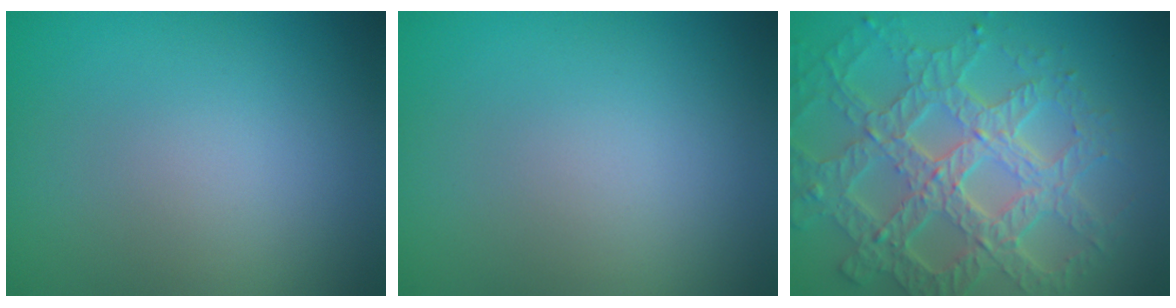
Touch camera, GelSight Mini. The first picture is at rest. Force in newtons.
{"total": 0.0}
{"total": 8.1, "press": 5.9, "slide": 5.6}